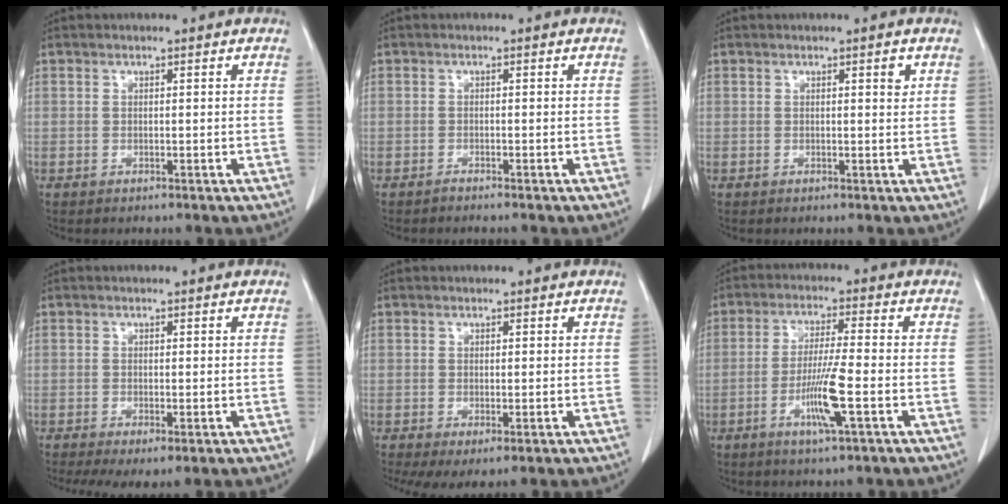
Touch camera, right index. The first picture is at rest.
{"total": 0.6, "force": [-0.6, -0.2, 0.1], "torque": [-0.002, 0.000, -0.011]}
{"total": 1.3, "force": [0.6, 0.2, 1.1], "torque": [-0.015, -0.001, 0.006]}
{"total": 4.3, "force": [-2.2, 1.4, 3.4], "torque": [-0.058, -0.016, -0.036]}
{"total": 3.7, "force": [-1.3, 1.4, 3.2], "torque": [-0.052, -0.014, -0.019]}
{"total": 7.4, "force": [-2.6, -0.4, 6.9], "torque": [-0.130, -0.011, -0.051]}